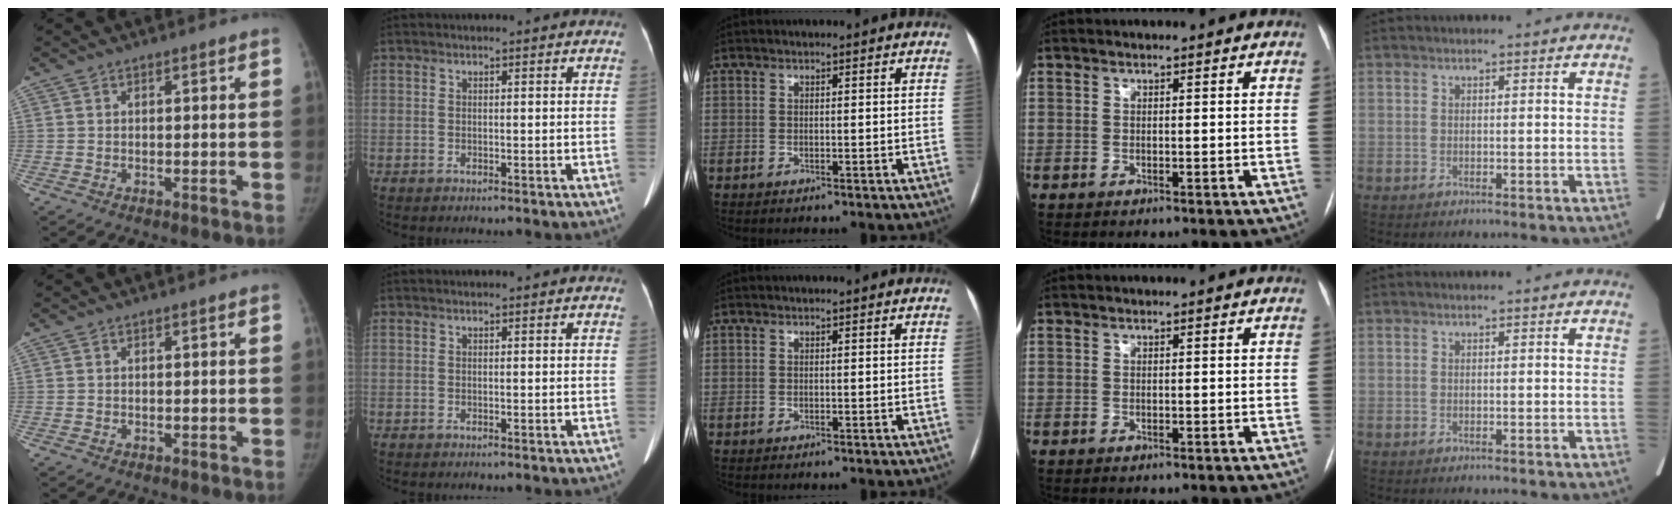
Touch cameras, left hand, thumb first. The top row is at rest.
{}